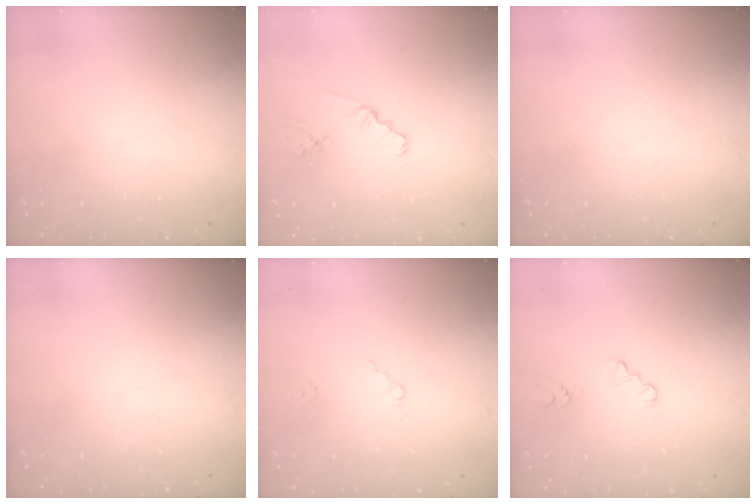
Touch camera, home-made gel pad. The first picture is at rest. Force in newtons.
{"total": 1.8, "press": 1.8, "slide": 0.3}
{"total": 0.0}
{"total": 0.0}
{"total": 2.6, "press": 2.6, "slide": 0.4}
{"total": 1.3, "press": 1.3, "slide": 0.2}